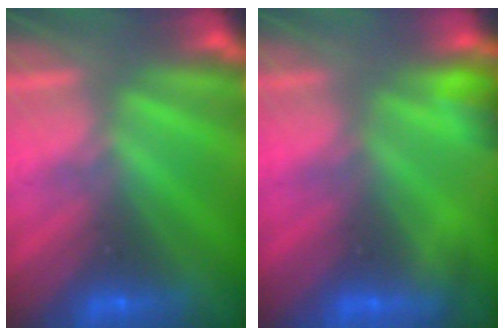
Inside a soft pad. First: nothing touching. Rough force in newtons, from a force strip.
{"total": 4.8}